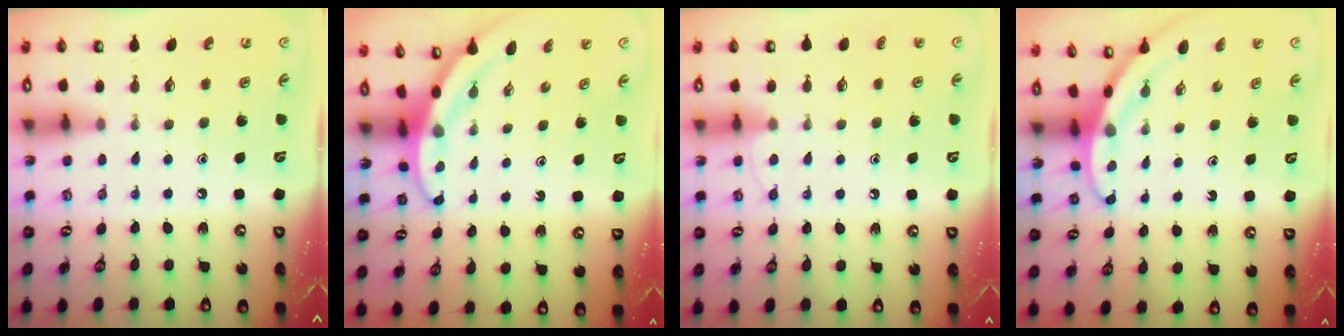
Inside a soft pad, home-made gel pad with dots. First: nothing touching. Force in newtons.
{"total": 3.5, "press": 3.5, "slide": 0.2}
{"total": 5.2, "press": 5.1, "slide": 0.5}
{"total": 3.3, "press": 3.3, "slide": 0.1}